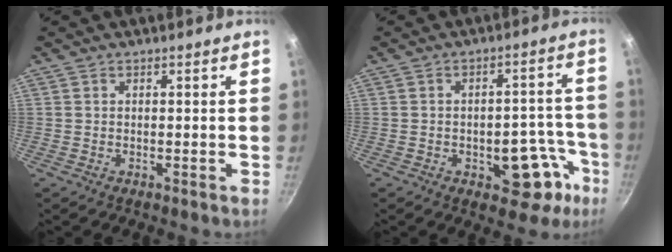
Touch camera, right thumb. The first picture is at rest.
{"total": 11.7, "force": [-4.9, 6.7, 8.3], "torque": [-0.033, 0.041, -0.058]}